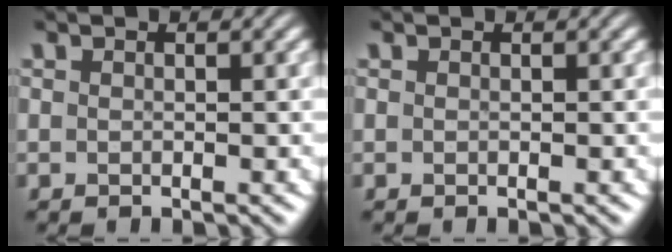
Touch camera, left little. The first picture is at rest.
{"total": 0.0}